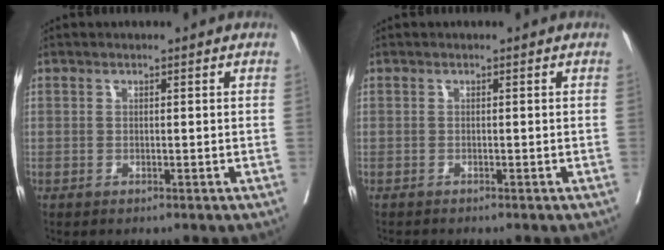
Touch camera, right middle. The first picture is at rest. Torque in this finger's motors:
{"motor_torque": [0.04, -0.04, 0.00, 0.00]}